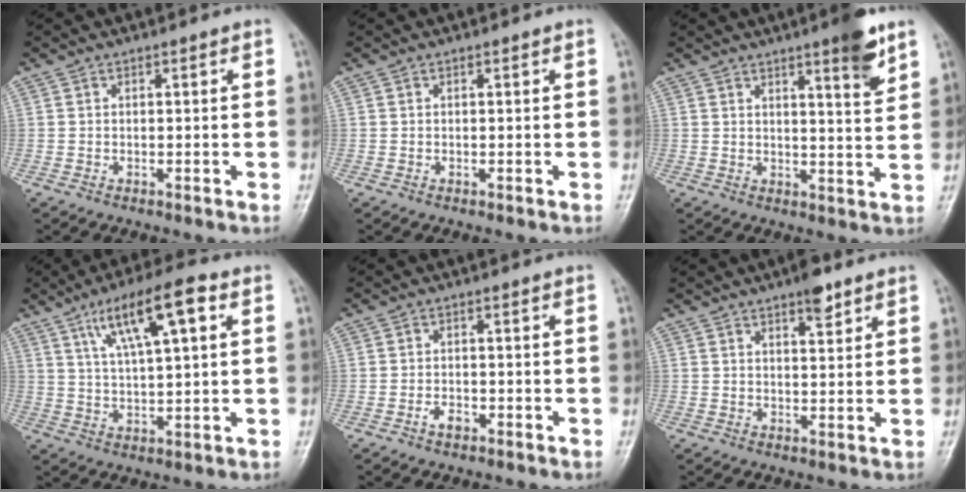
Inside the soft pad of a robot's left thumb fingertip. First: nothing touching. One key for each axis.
{"total": 0.0}
{"total": 7.3, "fx": 4.6, "fy": 0.8, "fz": 5.5, "tx": -0.071, "ty": -0.032, "tz": 0.064}
{"total": 12.8, "fx": 5.5, "fy": 3.4, "fz": 11.0, "tx": -0.180, "ty": 0.000, "tz": 0.094}
{"total": 2.0, "fx": -1.1, "fy": 1.2, "fz": 1.2, "tx": -0.019, "ty": 0.006, "tz": -0.020}
{"total": 4.4, "fx": 3.0, "fy": 1.4, "fz": 2.9, "tx": -0.034, "ty": -0.018, "tz": 0.043}